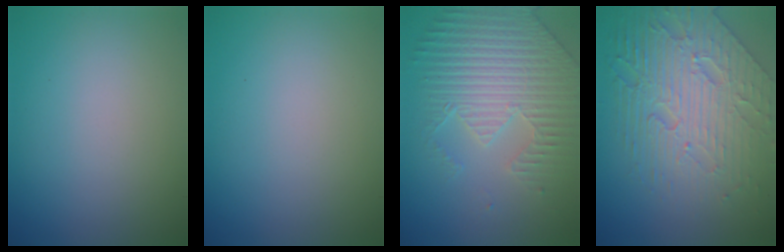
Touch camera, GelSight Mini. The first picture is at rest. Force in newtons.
{"total": 0.0}
{"total": 4.2, "press": 4.1, "slide": 1.0}
{"total": 8.1, "press": 5.6, "slide": 5.9}